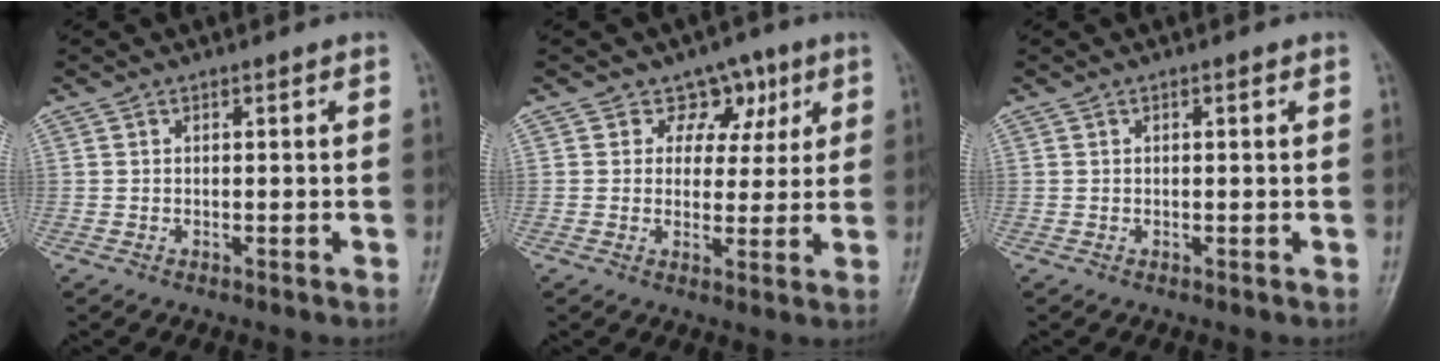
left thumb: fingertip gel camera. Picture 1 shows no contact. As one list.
[{"total": 6.1, "force": [3.1, 5.0, 1.8], "torque": [0.018, -0.007, 0.042]}, {"total": 0.7, "force": [0.3, 0.1, 0.6], "torque": [-0.011, 0.001, 0.004]}]